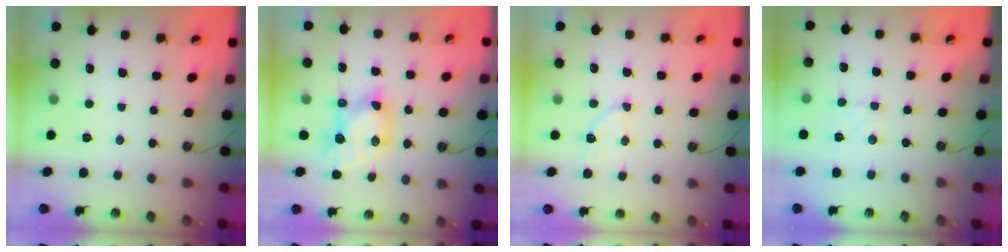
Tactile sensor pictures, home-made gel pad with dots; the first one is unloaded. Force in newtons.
{"total": 7.1, "press": 7.1, "slide": 0.8}
{"total": 3.4, "press": 3.3, "slide": 0.6}
{"total": 2.9, "press": 2.9, "slide": 0.3}